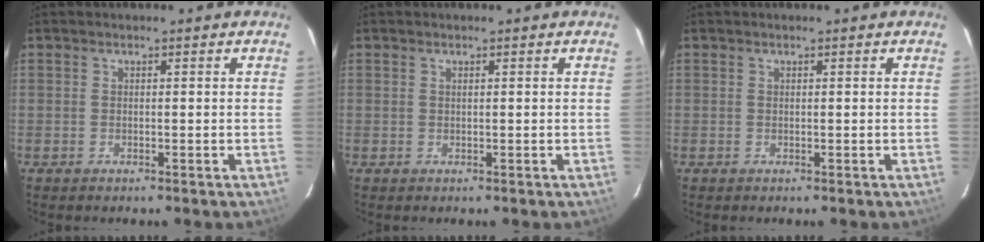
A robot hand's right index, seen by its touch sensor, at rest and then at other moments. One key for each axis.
{"total": 0.0}
{"total": 0.0}